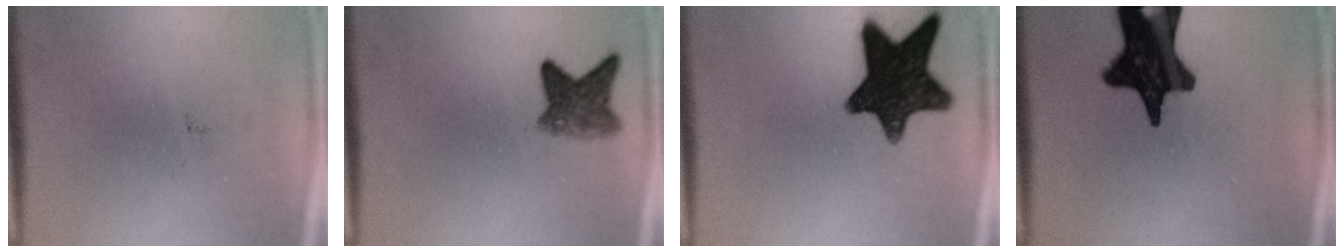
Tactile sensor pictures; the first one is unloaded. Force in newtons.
{"total": 4.5}
{"total": 14.6}
{"total": 17.0}